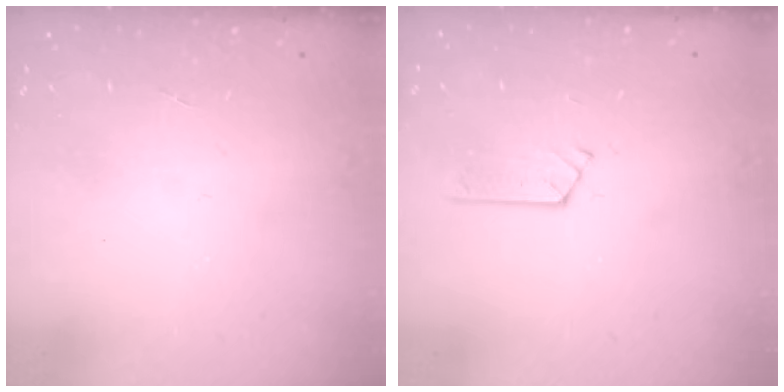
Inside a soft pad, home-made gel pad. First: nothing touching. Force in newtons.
{"total": 2.4, "press": 2.4, "slide": 0.1}